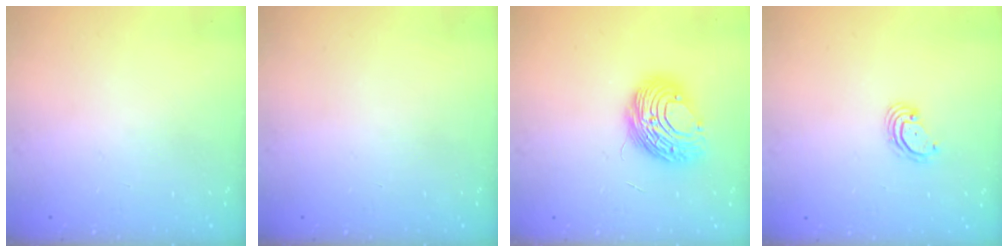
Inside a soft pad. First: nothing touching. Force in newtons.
{"total": 0.0}
{"total": 10.6, "press": 10.5, "slide": 1.5}
{"total": 3.0, "press": 3.0, "slide": 0.2}